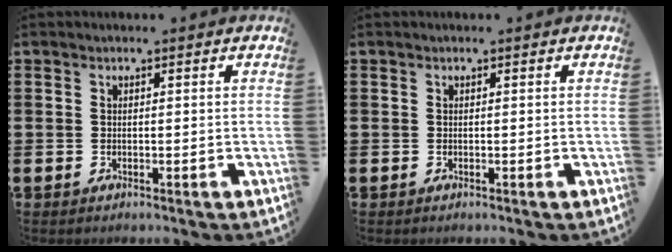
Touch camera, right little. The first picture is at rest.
{"total": 0.0}